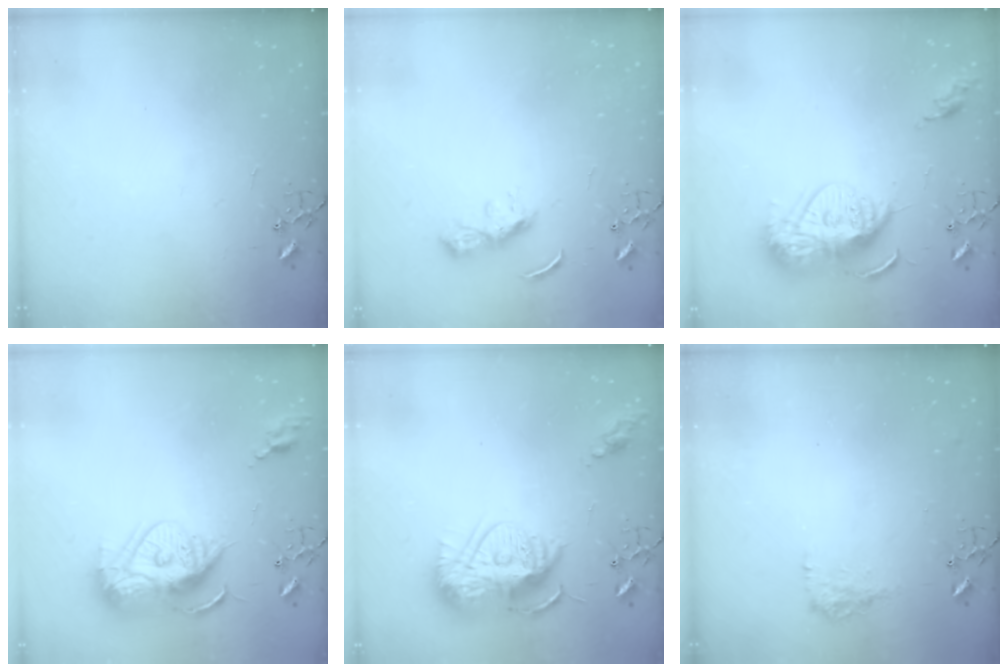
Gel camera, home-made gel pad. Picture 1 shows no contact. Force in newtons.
{"total": 6.7, "press": 6.7, "slide": 0.6}
{"total": 15.5, "press": 15.4, "slide": 1.4}
{"total": 15.7, "press": 15.6, "slide": 1.9}
{"total": 15.8, "press": 15.8, "slide": 1.4}
{"total": 9.2, "press": 9.2, "slide": 0.4}